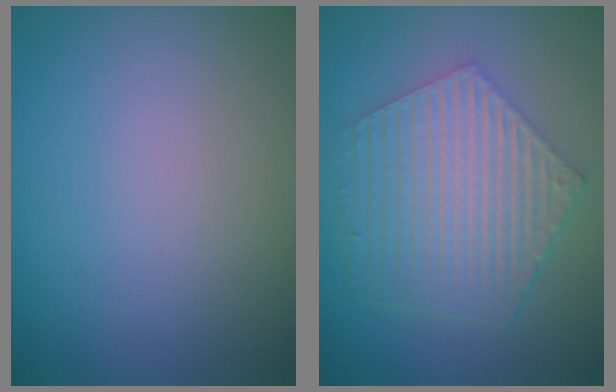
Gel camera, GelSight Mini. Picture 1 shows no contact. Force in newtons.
{"total": 6.2, "press": 4.5, "slide": 4.3}